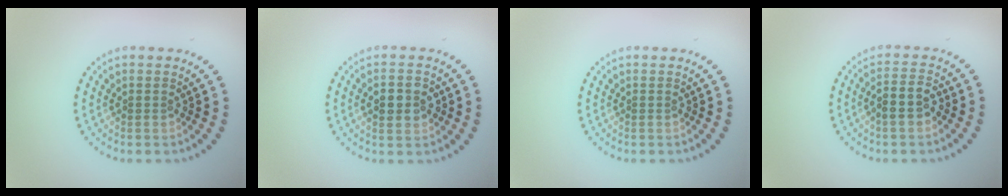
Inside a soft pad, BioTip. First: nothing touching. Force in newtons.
{"total": 2.7, "press": 2.7, "slide": 0.0}
{"total": 0.0}
{"total": 2.6, "press": 2.4, "slide": 1.0}